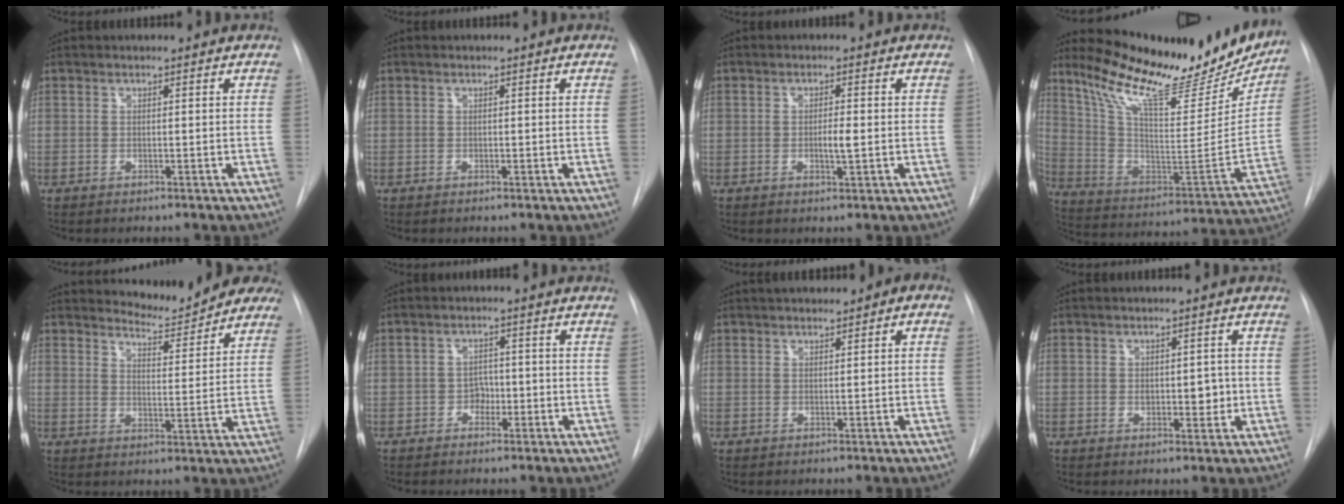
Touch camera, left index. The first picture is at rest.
{"total": 0.5, "force": [-0.5, 0.0, 0.0], "torque": [0.006, -0.004, -0.008]}
{"total": 2.5, "force": [-0.8, 0.4, 2.3], "torque": [-0.041, -0.008, -0.012]}
{"total": 25.9, "force": [21.5, 6.8, 12.8], "torque": [-0.210, -0.038, 0.313]}
{"total": 9.0, "force": [8.7, 1.5, 1.6], "torque": [-0.012, -0.026, 0.109]}
{"total": 2.5, "force": [-1.5, 1.7, 1.1], "torque": [-0.009, 0.002, -0.024]}
{"total": 4.7, "force": [2.1, 1.8, 3.8], "torque": [-0.059, 0.018, 0.027]}
{"total": 3.5, "force": [-0.6, 2.1, 2.8], "torque": [-0.028, -0.005, -0.004]}